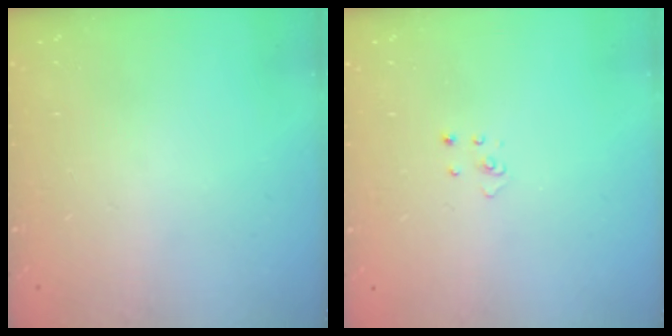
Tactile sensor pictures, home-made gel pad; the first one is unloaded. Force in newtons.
{"total": 2.2, "press": 2.2, "slide": 0.2}